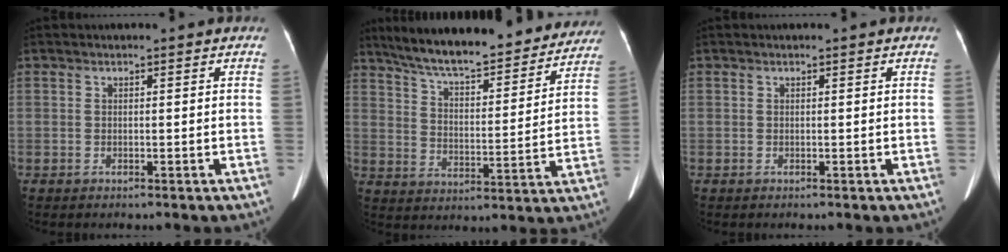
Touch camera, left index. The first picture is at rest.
{"total": 23.8, "force": [21.1, 4.8, 10.0], "torque": [-0.155, -0.001, 0.288]}
{"total": 0.0}